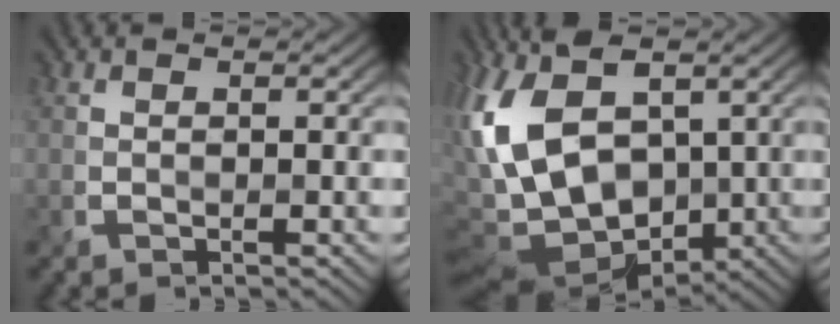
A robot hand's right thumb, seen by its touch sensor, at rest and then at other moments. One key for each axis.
{"total": 17.0, "fx": 0.7, "fy": 10.1, "fz": 13.6, "tx": -0.307, "ty": 0.004, "tz": 0.009}